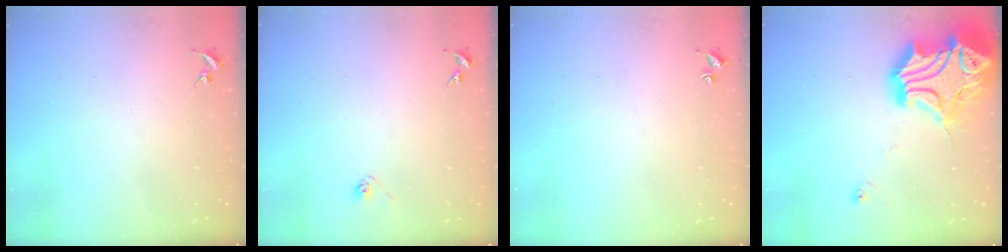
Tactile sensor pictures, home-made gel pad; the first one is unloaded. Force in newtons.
{"total": 3.1, "press": 2.7, "slide": 1.4}
{"total": 1.7, "press": 1.7, "slide": 0.2}
{"total": 26.3, "press": 26.1, "slide": 3.2}